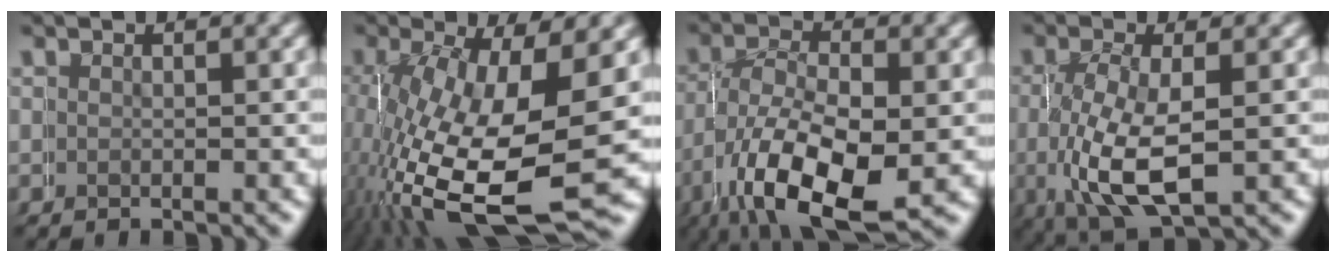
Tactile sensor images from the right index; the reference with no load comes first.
{"total": 10.7, "force": [-2.0, 5.5, 8.9], "torque": [-0.202, -0.063, 0.008]}
{"total": 7.1, "force": [-2.6, 4.3, 5.1], "torque": [-0.118, -0.037, -0.019]}
{"total": 5.2, "force": [-0.9, 2.7, 4.3], "torque": [-0.102, -0.026, 0.005]}